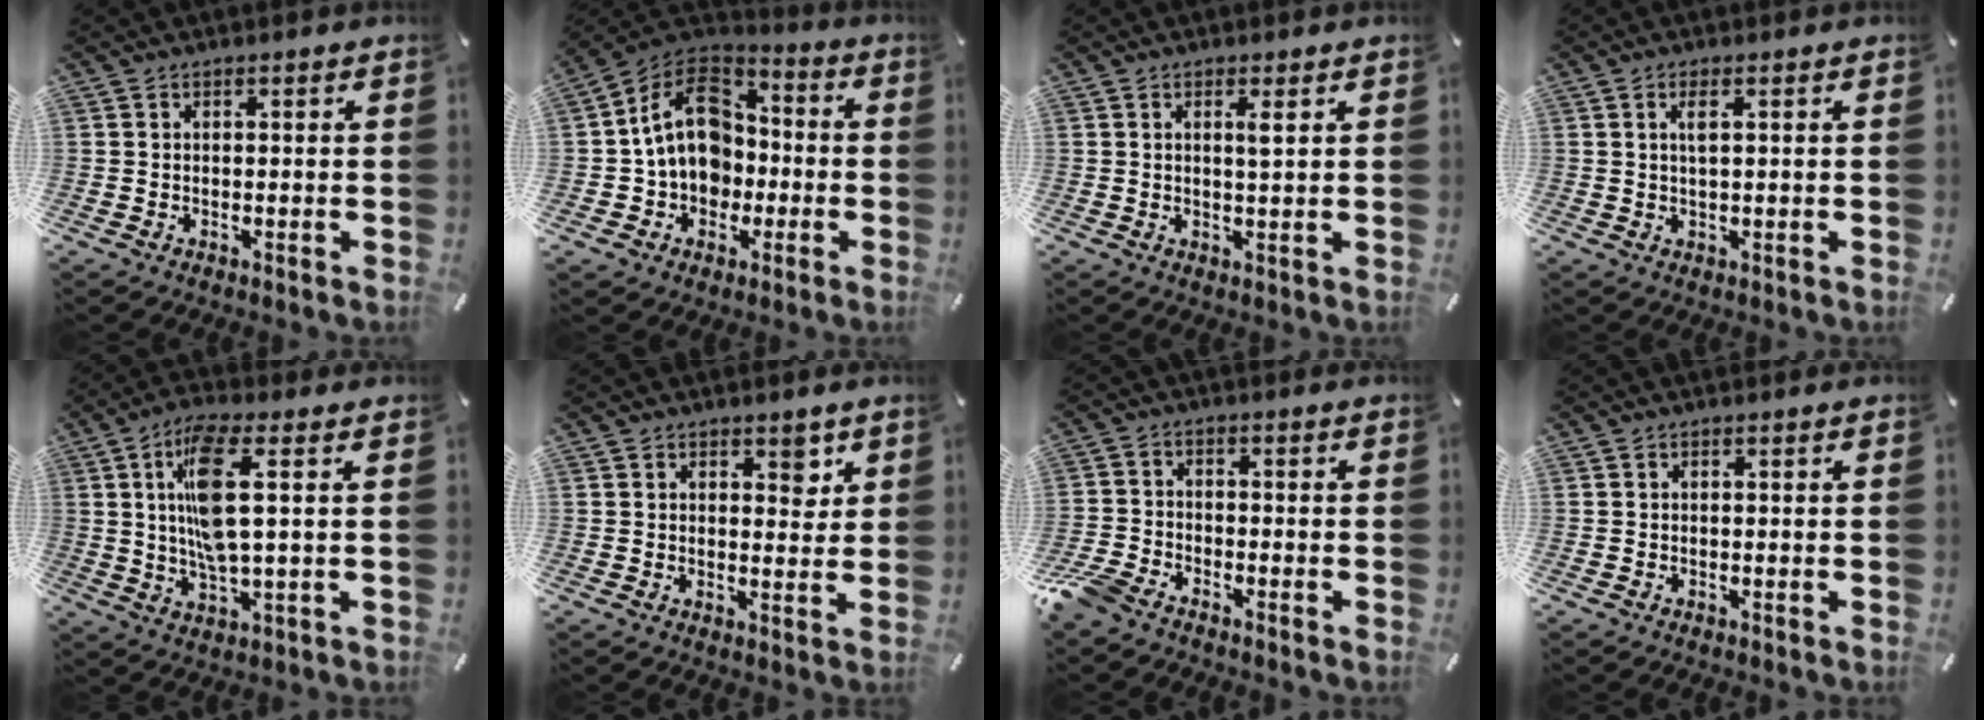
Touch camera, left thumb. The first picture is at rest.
{"total": 15.1, "force": [-0.8, 12.7, 8.2], "torque": [-0.159, 0.017, -0.012]}
{"total": 2.5, "force": [0.9, 0.2, 2.3], "torque": [-0.041, -0.004, 0.010]}
{"total": 2.5, "force": [0.7, 0.6, 2.4], "torque": [-0.049, 0.004, 0.009]}
{"total": 11.5, "force": [2.0, 3.3, 10.8], "torque": [-0.215, -0.005, 0.028]}
{"total": 4.3, "force": [2.0, 2.5, 2.8], "torque": [-0.020, -0.011, 0.027]}
{"total": 5.2, "force": [-4.5, 2.0, 1.8], "torque": [-0.058, 0.009, -0.093]}
{"total": 0.0}